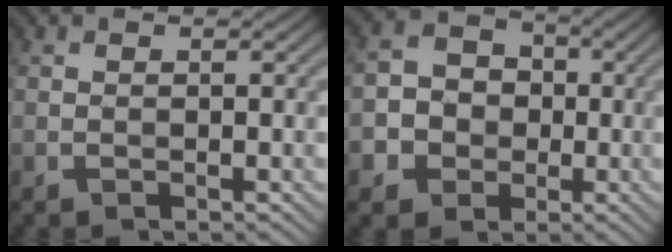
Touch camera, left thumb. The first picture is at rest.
{"total": 5.9, "force": [-1.3, 5.4, 2.0], "torque": [-0.033, 0.002, -0.046]}